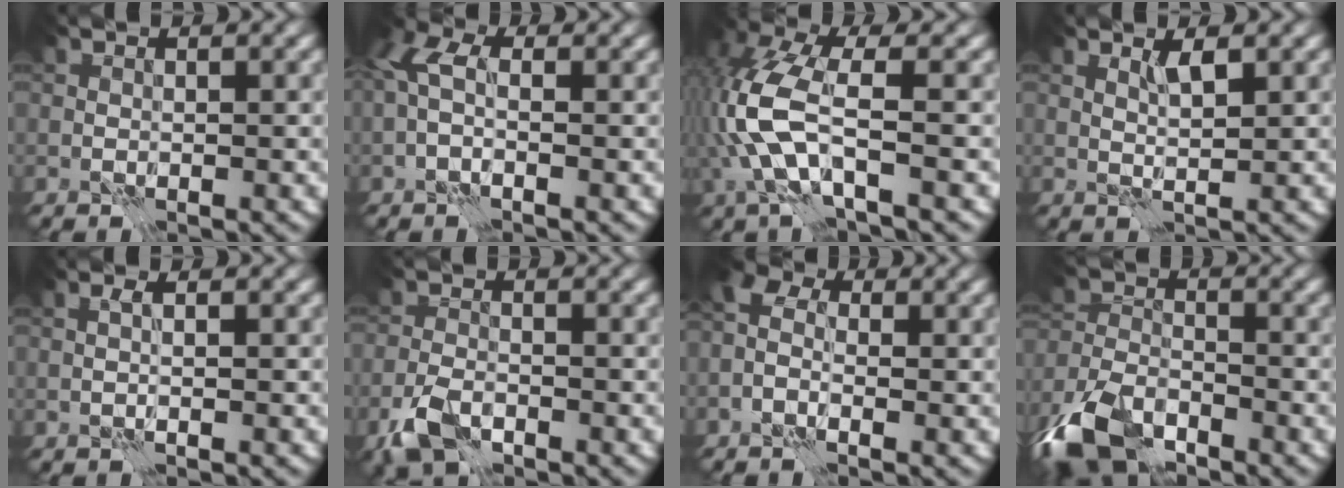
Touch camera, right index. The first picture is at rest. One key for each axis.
{"total": 3.4, "fx": -0.1, "fy": 1.9, "fz": 2.8, "tx": -0.067, "ty": 0.011, "tz": -0.014}
{"total": 7.2, "fx": -1.5, "fy": 2.7, "fz": 6.5, "tx": -0.169, "ty": 0.014, "tz": -0.044}
{"total": 1.4, "fx": 1.0, "fy": -0.4, "fz": 0.9, "tx": -0.018, "ty": 0.002, "tz": 0.015}
{"total": 0.8, "fx": 0.3, "fy": -0.5, "fz": 0.5, "tx": -0.008, "ty": 0.006, "tz": 0.001}
{"total": 3.7, "fx": -2.6, "fy": 1.5, "fz": 2.2, "tx": -0.050, "ty": -0.005, "tz": -0.060}
{"total": 2.5, "fx": -0.9, "fy": 1.5, "fz": 1.9, "tx": -0.048, "ty": 0.009, "tz": -0.033}
{"total": 9.0, "fx": -6.6, "fy": 3.6, "fz": 4.8, "tx": -0.108, "ty": -0.014, "tz": -0.142}